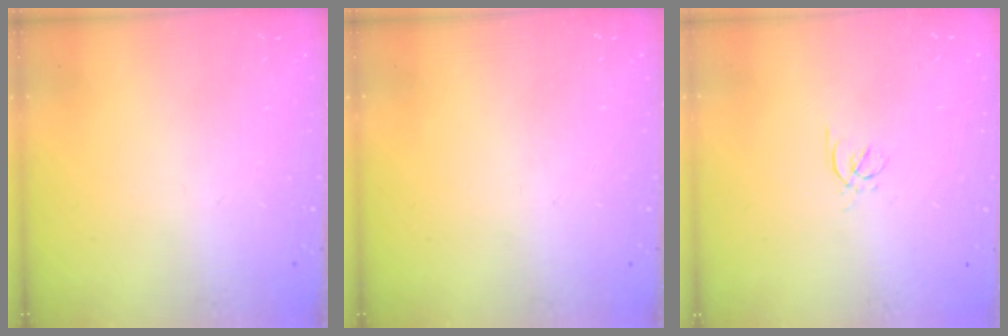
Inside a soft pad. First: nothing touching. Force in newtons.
{"total": 0.0}
{"total": 1.6, "press": 1.5, "slide": 0.5}